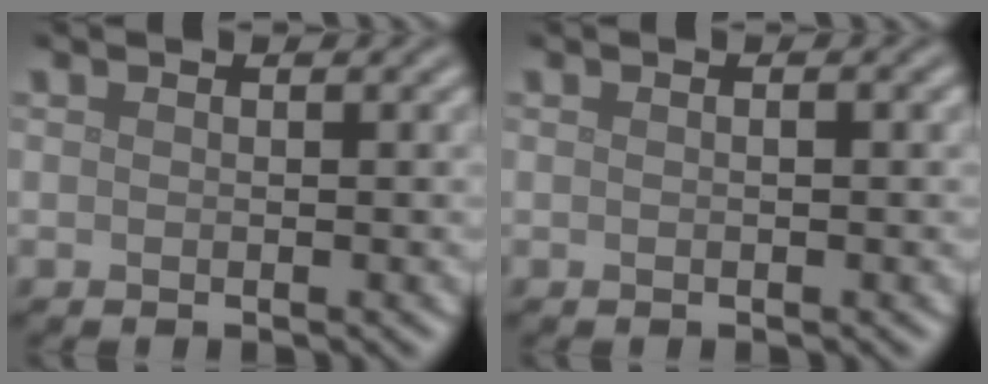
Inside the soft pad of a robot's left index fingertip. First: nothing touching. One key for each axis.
{"total": 0.6, "fx": 0.1, "fy": 0.1, "fz": 0.6, "tx": -0.013, "ty": 0.002, "tz": 0.001}